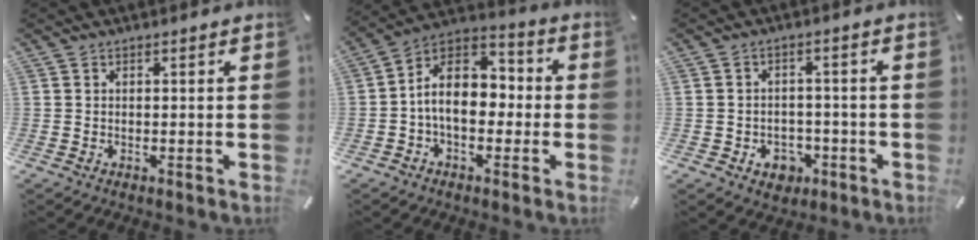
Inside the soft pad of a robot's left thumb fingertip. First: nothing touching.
{"total": 11.0, "force": [-1.8, 8.0, 7.3], "torque": [-0.139, 0.011, -0.036]}
{"total": 5.3, "force": [-2.2, 4.5, 1.9], "torque": [-0.022, 0.008, -0.039]}